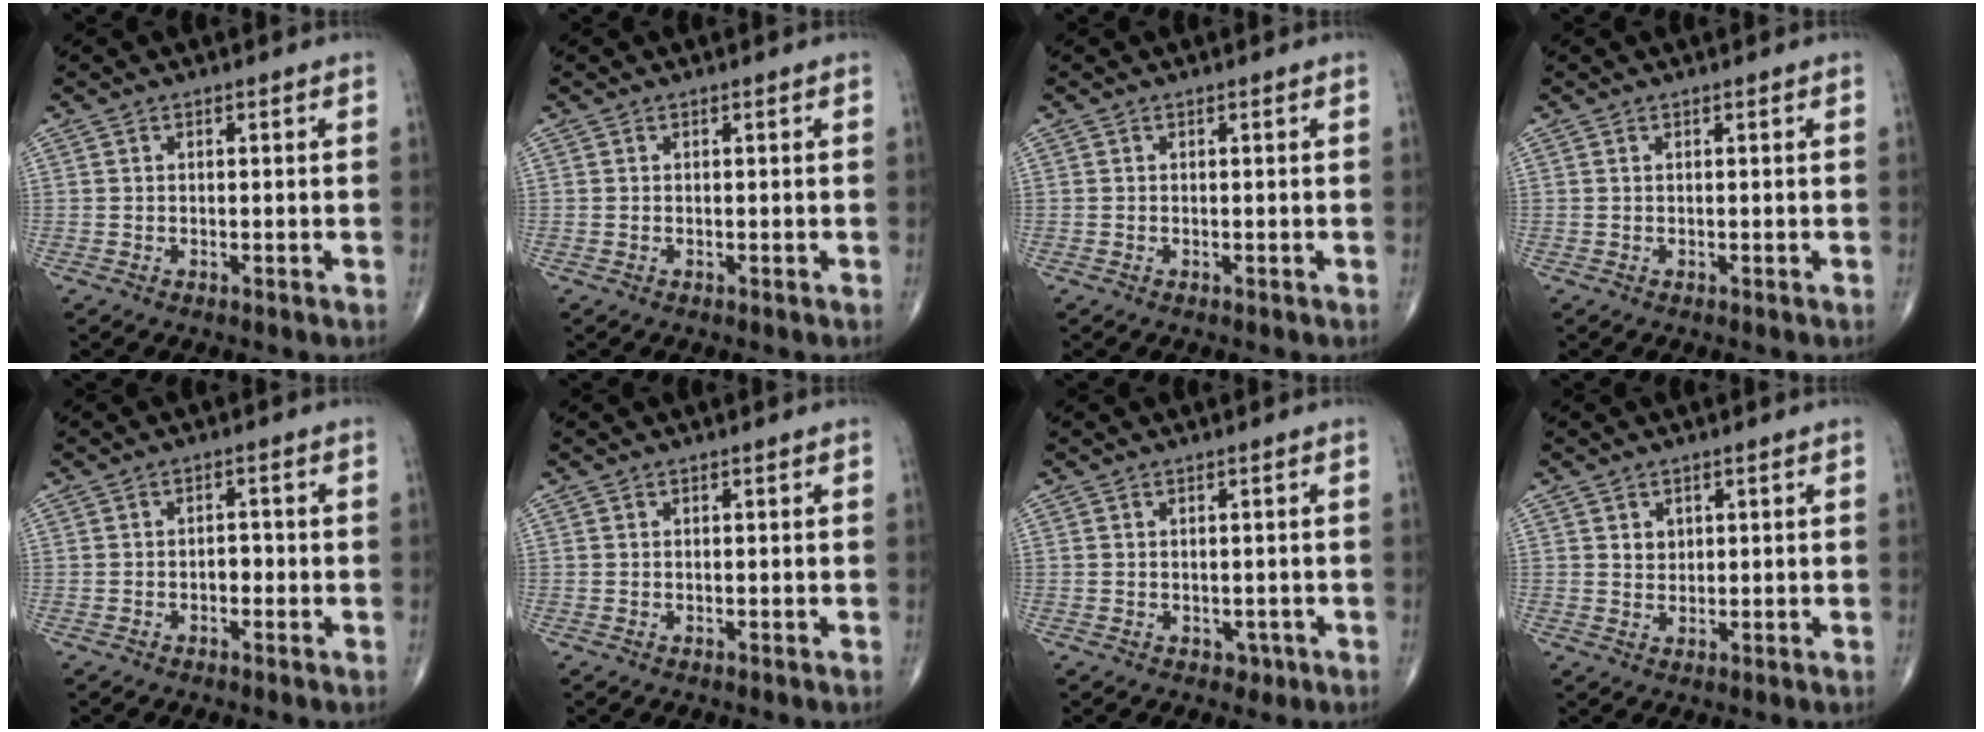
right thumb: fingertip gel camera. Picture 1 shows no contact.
{"total": 0.0}
{"total": 0.0}
{"total": 0.0}
{"total": 1.9, "force": [-0.7, 1.2, 1.2], "torque": [-0.009, 0.008, -0.015]}
{"total": 0.0}
{"total": 1.5, "force": [-0.4, 1.3, 0.6], "torque": [0.002, 0.003, -0.001]}
{"total": 2.1, "force": [0.9, 1.7, 0.8], "torque": [-0.004, -0.006, 0.016]}